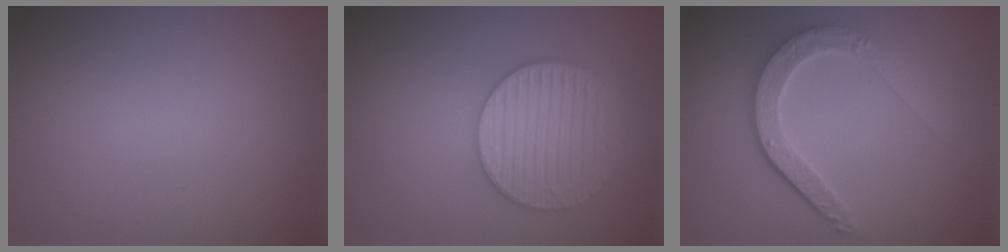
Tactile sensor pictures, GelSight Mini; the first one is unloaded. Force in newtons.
{"total": 4.9, "press": 4.4, "slide": 2.1}
{"total": 4.7, "press": 3.6, "slide": 3.0}